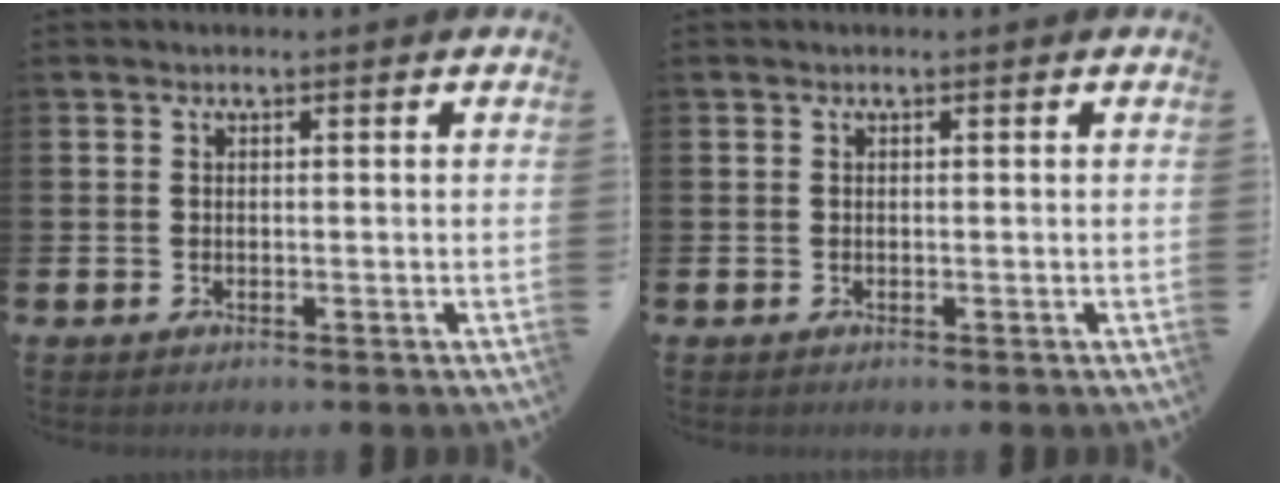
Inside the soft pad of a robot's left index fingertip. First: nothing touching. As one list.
[{"total": 0.0}]